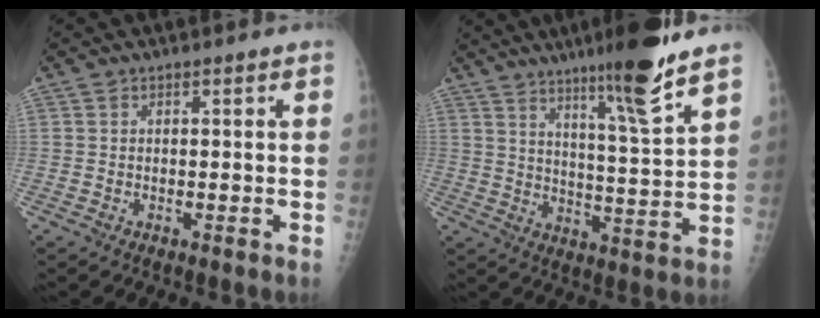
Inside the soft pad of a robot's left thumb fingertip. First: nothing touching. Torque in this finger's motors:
{"motor_torque": [3.25, 1.76, 1.17, -0.61, 0.28]}